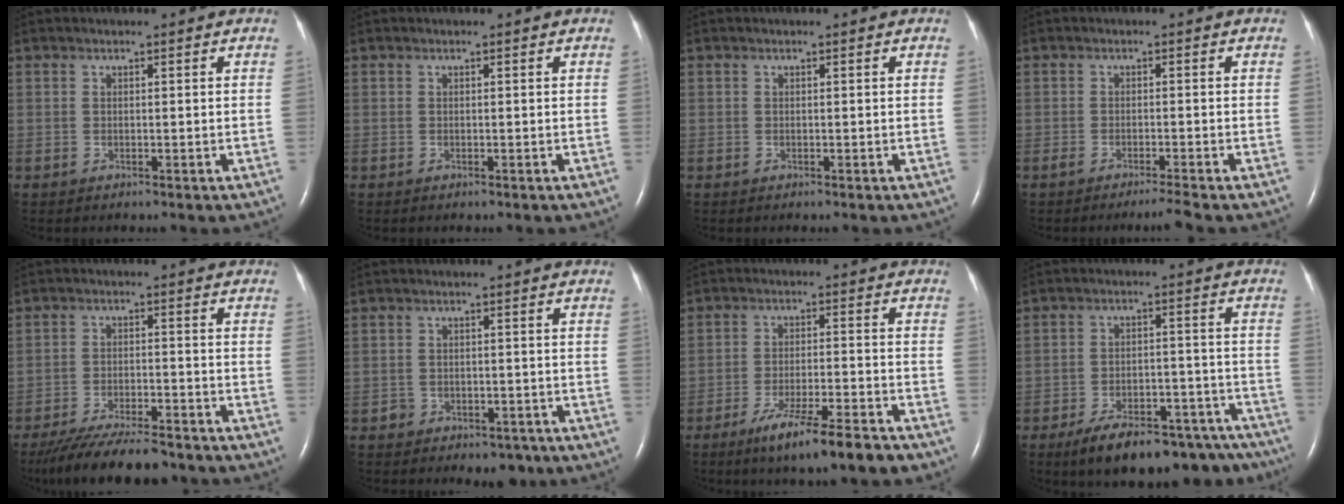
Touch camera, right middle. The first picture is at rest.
{"total": 0.0}
{"total": 0.0}
{"total": 2.5, "force": [-2.1, -0.7, 1.2], "torque": [-0.030, -0.006, -0.040]}
{"total": 13.1, "force": [-11.4, 2.1, 5.9], "torque": [-0.103, -0.016, -0.176]}
{"total": 3.8, "force": [-2.6, 2.6, 0.9], "torque": [-0.002, 0.012, -0.030]}
{"total": 10.7, "force": [-7.7, 0.9, 7.4], "torque": [-0.118, -0.020, -0.121]}
{"total": 18.8, "force": [-15.4, 6.8, 8.5], "torque": [-0.076, 0.028, -0.207]}